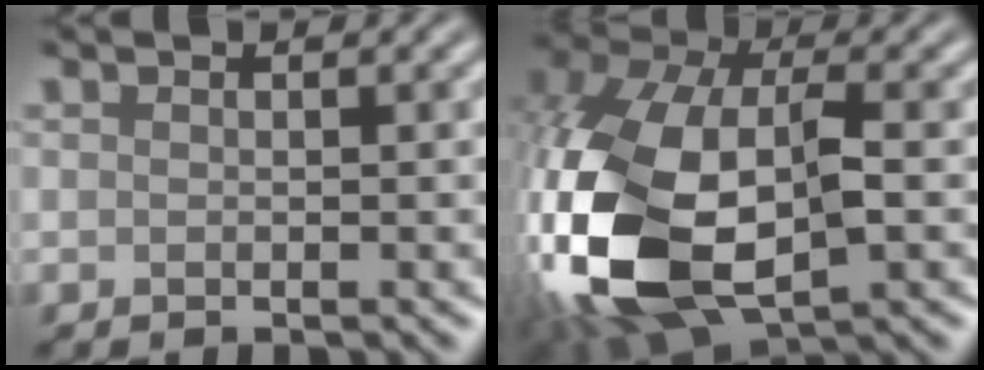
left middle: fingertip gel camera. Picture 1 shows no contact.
{"total": 14.3, "force": [-3.2, 8.2, 11.3], "torque": [-0.284, -0.034, -0.053]}